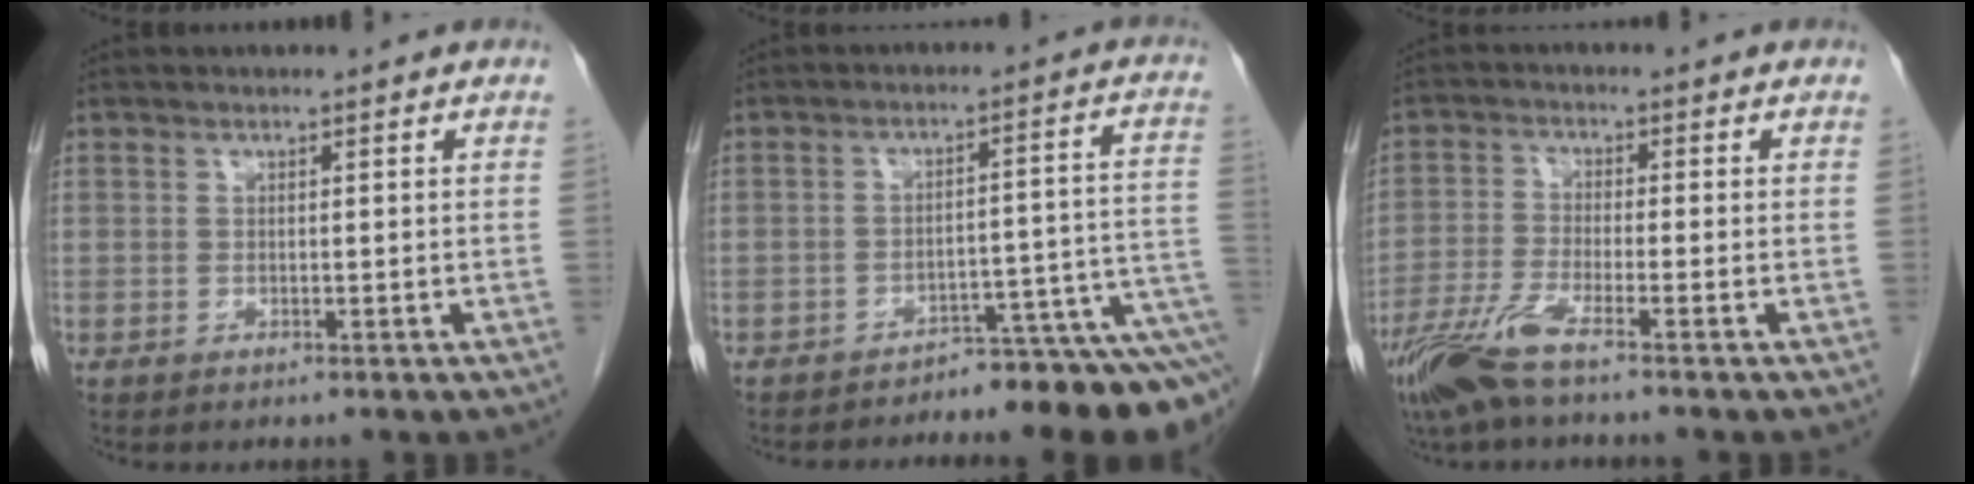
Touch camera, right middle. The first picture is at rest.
{"total": 13.2, "force": [-12.1, 1.4, 5.1], "torque": [-0.006, 0.044, -0.150]}
{"total": 7.0, "force": [-4.9, 0.3, 5.0], "torque": [-0.111, -0.021, -0.101]}